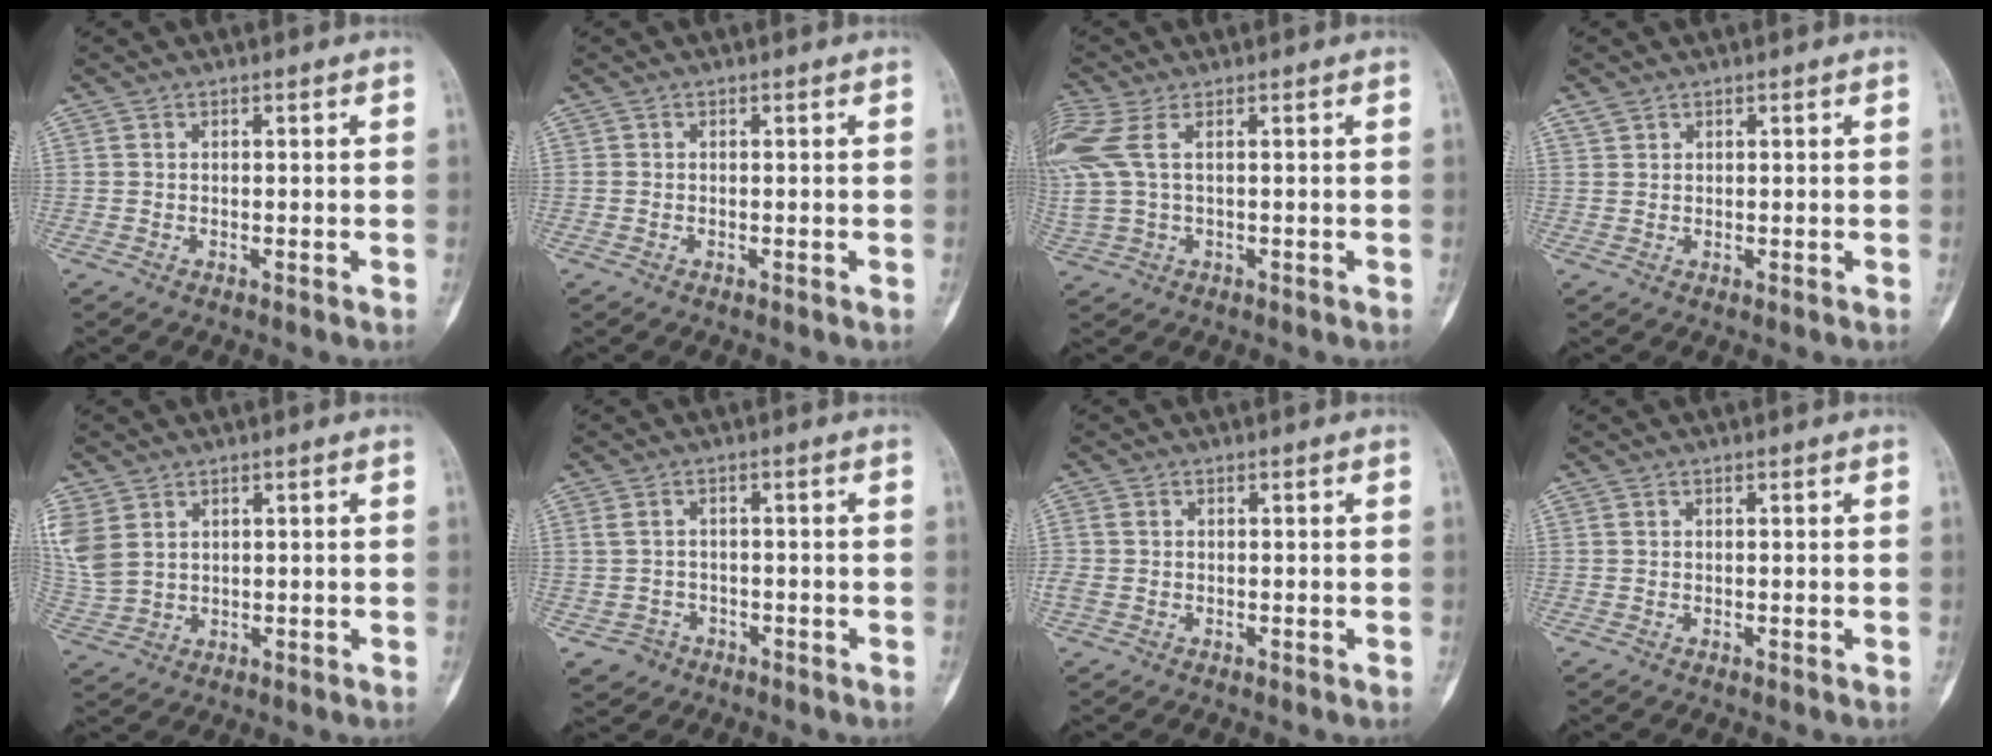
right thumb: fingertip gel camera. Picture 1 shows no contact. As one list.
[{"total": 0.0}, {"total": 7.9, "force": [2.2, 3.4, 6.8], "torque": [-0.211, 0.021, 0.054]}, {"total": 1.3, "force": [1.0, 0.9, 0.3], "torque": [-0.002, 0.003, 0.020]}, {"total": 8.6, "force": [3.2, 6.2, 5.0], "torque": [-0.132, -0.003, 0.082]}, {"total": 3.7, "force": [-1.5, 3.2, 0.9], "torque": [-0.008, 0.012, -0.020]}, {"total": 2.4, "force": [-0.2, 1.7, 1.7], "torque": [-0.067, 0.001, -0.007]}, {"total": 0.0}]